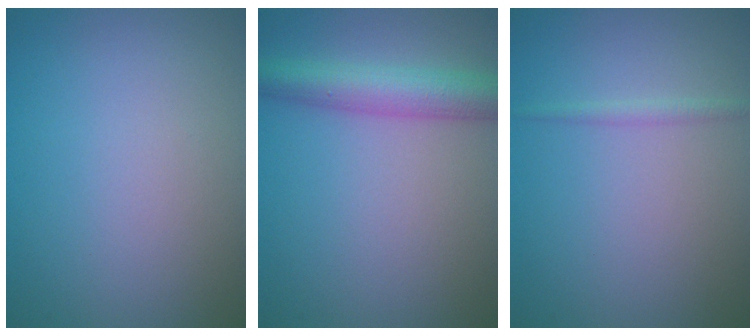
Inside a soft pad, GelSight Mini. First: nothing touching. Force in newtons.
{"total": 4.9, "press": 4.9, "slide": 0.2}
{"total": 1.0, "press": 1.0, "slide": 0.0}